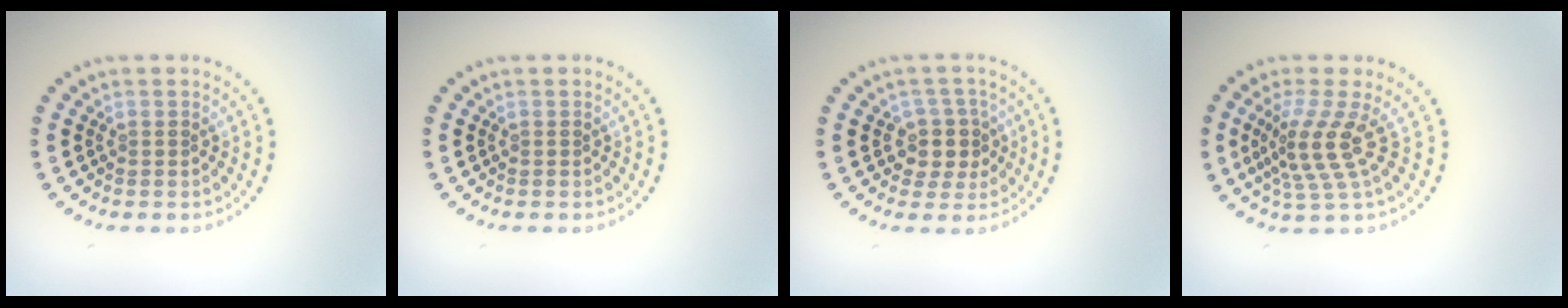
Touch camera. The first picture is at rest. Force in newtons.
{"total": 0.0}
{"total": 2.9, "press": 2.6, "slide": 1.4}
{"total": 3.7, "press": 2.7, "slide": 2.6}